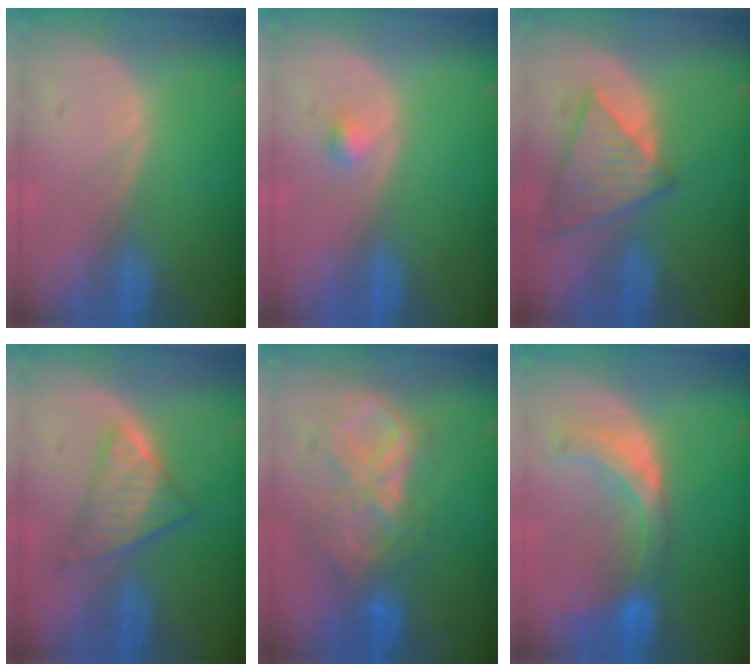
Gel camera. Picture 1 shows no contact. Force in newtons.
{"total": 1.1, "press": 1.1, "slide": 0.1}
{"total": 8.0, "press": 7.2, "slide": 3.5}
{"total": 6.2, "press": 5.7, "slide": 2.3}
{"total": 8.8, "press": 7.6, "slide": 4.3}
{"total": 7.1, "press": 6.7, "slide": 2.2}